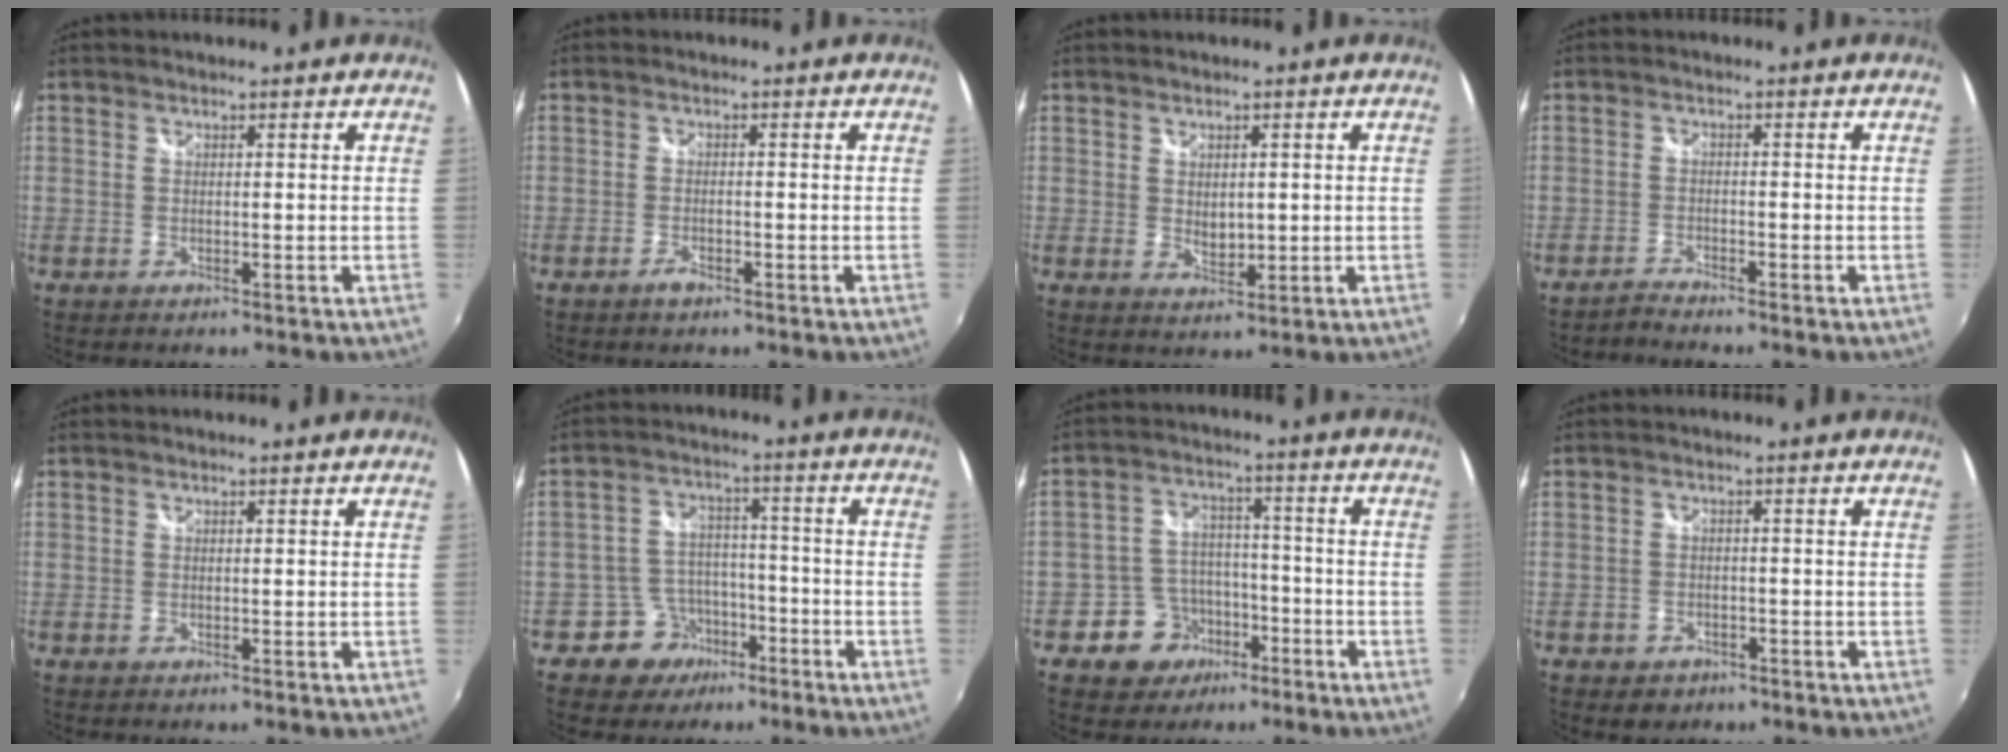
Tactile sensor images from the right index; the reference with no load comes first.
{"total": 1.8, "force": [-1.2, 0.6, 1.2], "torque": [-0.026, -0.002, -0.022]}
{"total": 3.2, "force": [0.5, 2.3, 2.2], "torque": [-0.029, -0.005, 0.011]}
{"total": 2.0, "force": [-2.0, -0.2, 0.2], "torque": [-0.016, -0.003, -0.041]}
{"total": 0.0}
{"total": 7.2, "force": [-4.7, 5.4, 0.9], "torque": [-0.029, 0.028, -0.068]}
{"total": 8.2, "force": [-4.8, 6.5, 1.7], "torque": [-0.048, 0.031, -0.067]}
{"total": 3.7, "force": [-2.3, 2.7, 0.9], "torque": [-0.031, 0.001, -0.032]}